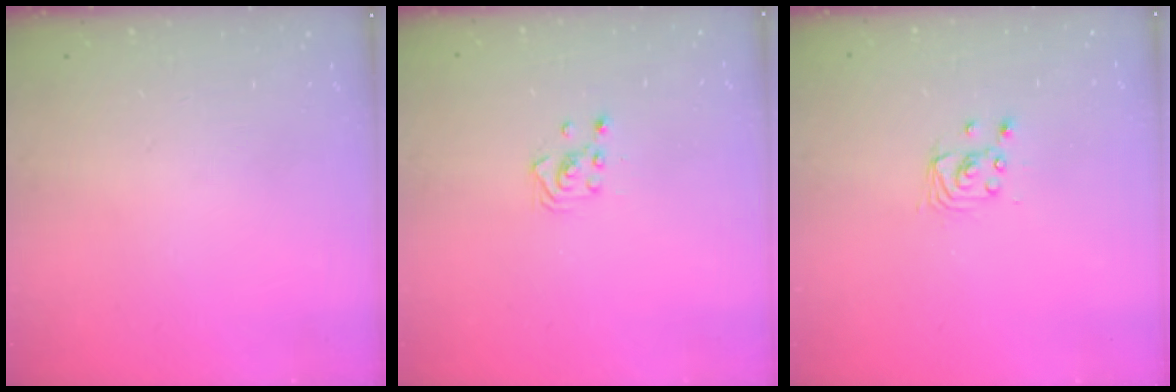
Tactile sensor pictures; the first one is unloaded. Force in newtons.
{"total": 2.9, "press": 2.8, "slide": 0.3}
{"total": 2.8, "press": 2.8, "slide": 0.1}